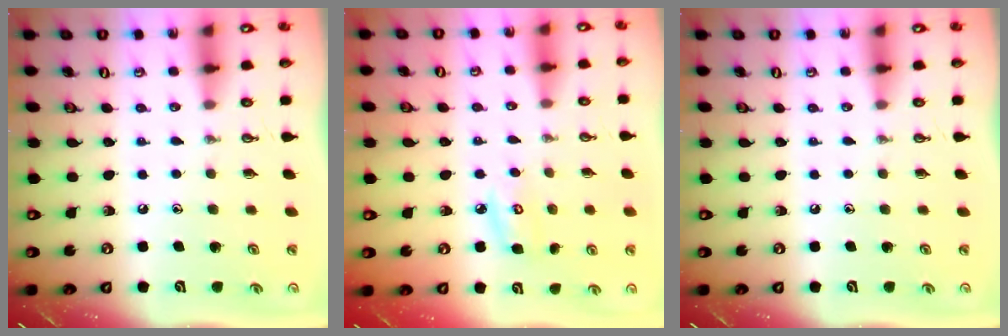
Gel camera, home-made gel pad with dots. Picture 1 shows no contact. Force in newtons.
{"total": 6.5, "press": 6.5, "slide": 0.6}
{"total": 0.0}